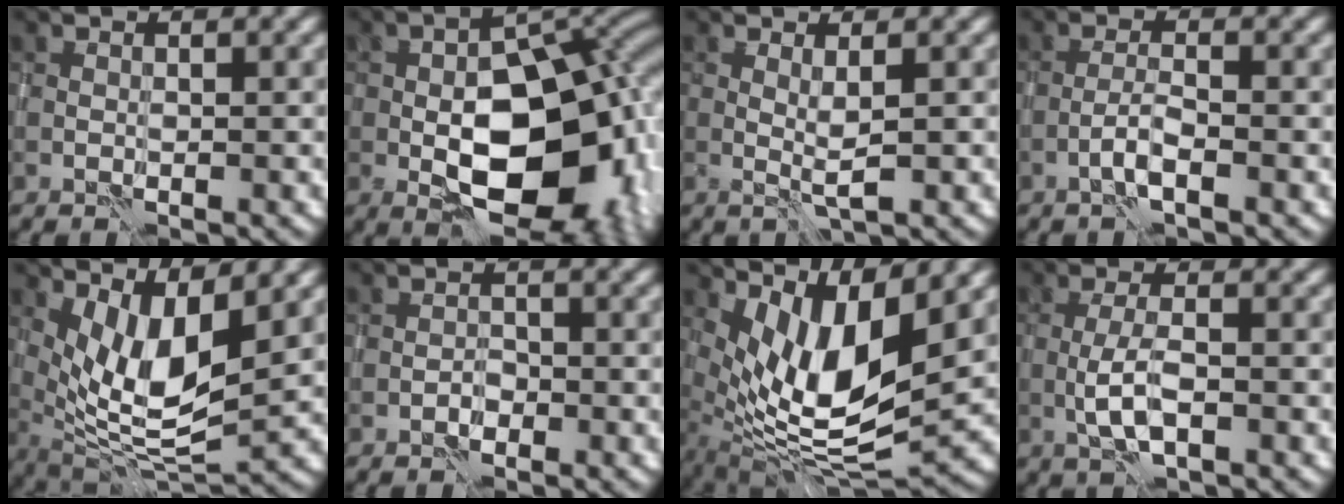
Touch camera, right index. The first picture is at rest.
{"total": 16.2, "force": [-3.5, 9.3, 12.8], "torque": [-0.149, -0.007, -0.047]}
{"total": 1.4, "force": [0.3, -0.2, 1.3], "torque": [-0.029, -0.005, 0.007]}
{"total": 1.9, "force": [-1.2, 0.0, 1.4], "torque": [-0.031, 0.007, -0.027]}
{"total": 7.1, "force": [2.3, 2.4, 6.3], "torque": [-0.120, -0.014, 0.044]}
{"total": 1.0, "force": [-0.8, 0.5, 0.4], "torque": [-0.004, 0.004, -0.015]}
{"total": 9.2, "force": [3.1, 3.1, 8.1], "torque": [-0.157, -0.011, 0.060]}
{"total": 3.0, "force": [-1.0, 0.7, 2.7], "torque": [-0.061, 0.001, -0.021]}